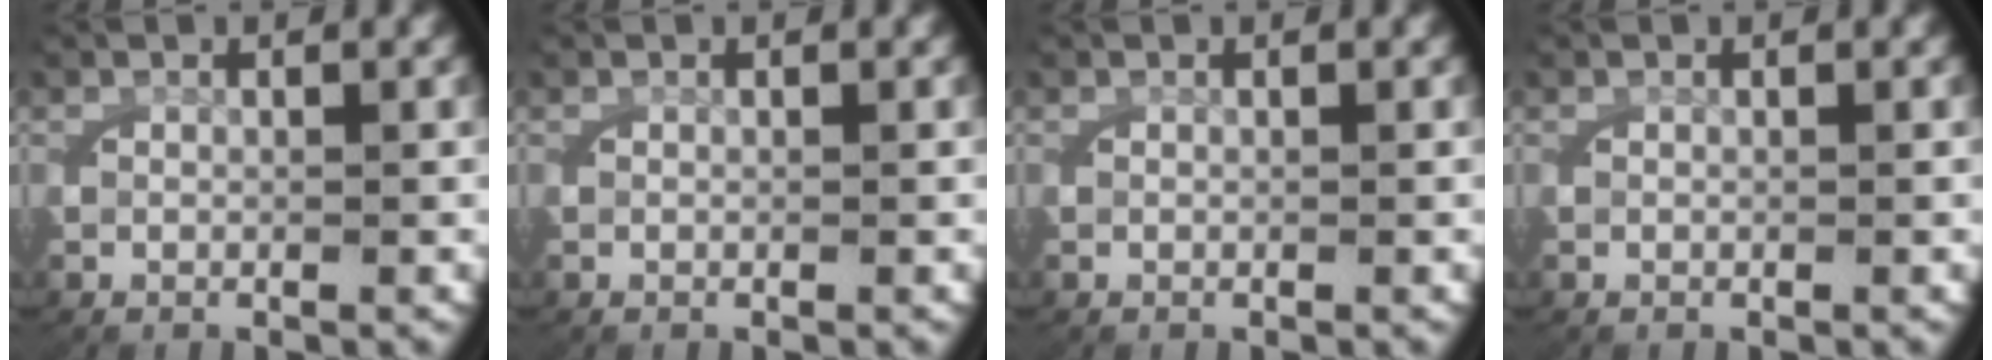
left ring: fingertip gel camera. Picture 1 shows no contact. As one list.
[{"total": 0.0}, {"total": 0.0}, {"total": 0.0}]